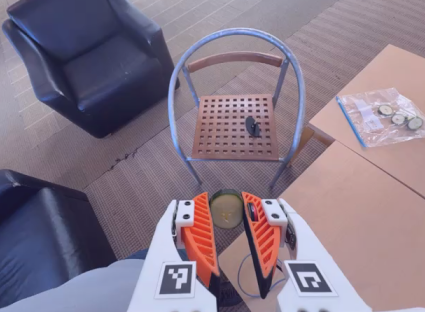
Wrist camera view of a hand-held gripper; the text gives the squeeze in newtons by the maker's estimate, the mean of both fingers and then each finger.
{"total": 9.0, "left": 9.3, "right": 8.7}